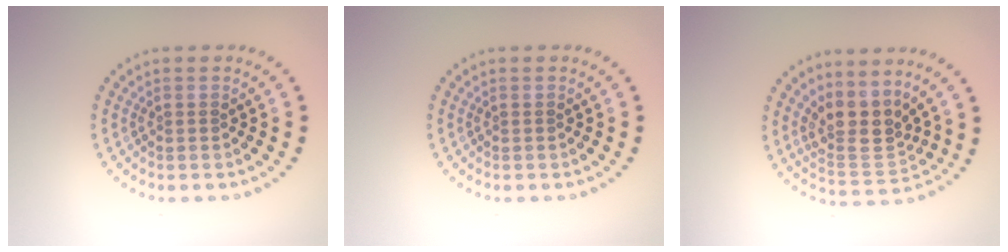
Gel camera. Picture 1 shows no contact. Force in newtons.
{"total": 0.0}
{"total": 3.6, "press": 3.0, "slide": 2.1}